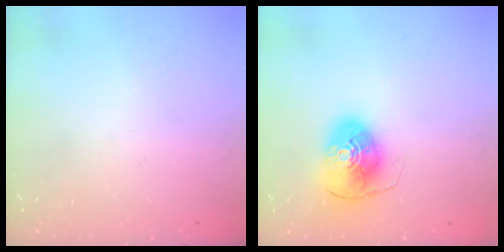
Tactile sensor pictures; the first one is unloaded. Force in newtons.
{"total": 10.2, "press": 10.1, "slide": 1.5}